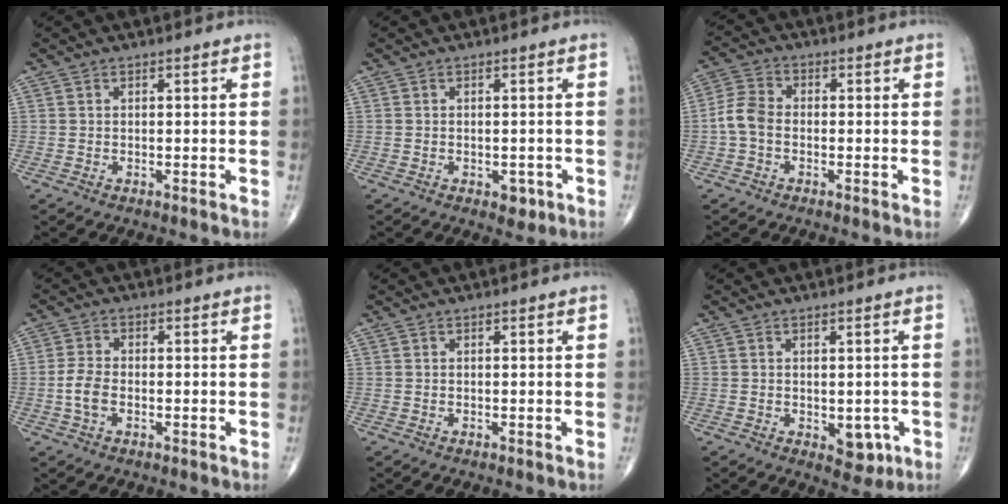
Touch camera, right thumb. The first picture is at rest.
{"total": 2.3, "force": [-0.9, 1.5, 1.5], "torque": [-0.006, 0.001, -0.007]}
{"total": 5.3, "force": [-1.1, 3.7, 3.6], "torque": [-0.074, 0.015, -0.033]}
{"total": 4.1, "force": [-0.9, 2.4, 3.2], "torque": [-0.072, 0.010, -0.020]}
{"total": 0.0}
{"total": 4.5, "force": [-1.1, 2.8, 3.3], "torque": [-0.014, -0.003, -0.006]}